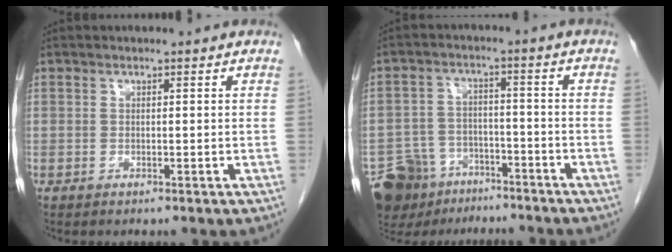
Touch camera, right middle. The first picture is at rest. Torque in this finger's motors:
{"motor_torque": [0.99, -0.96, 0.12, 0.00]}